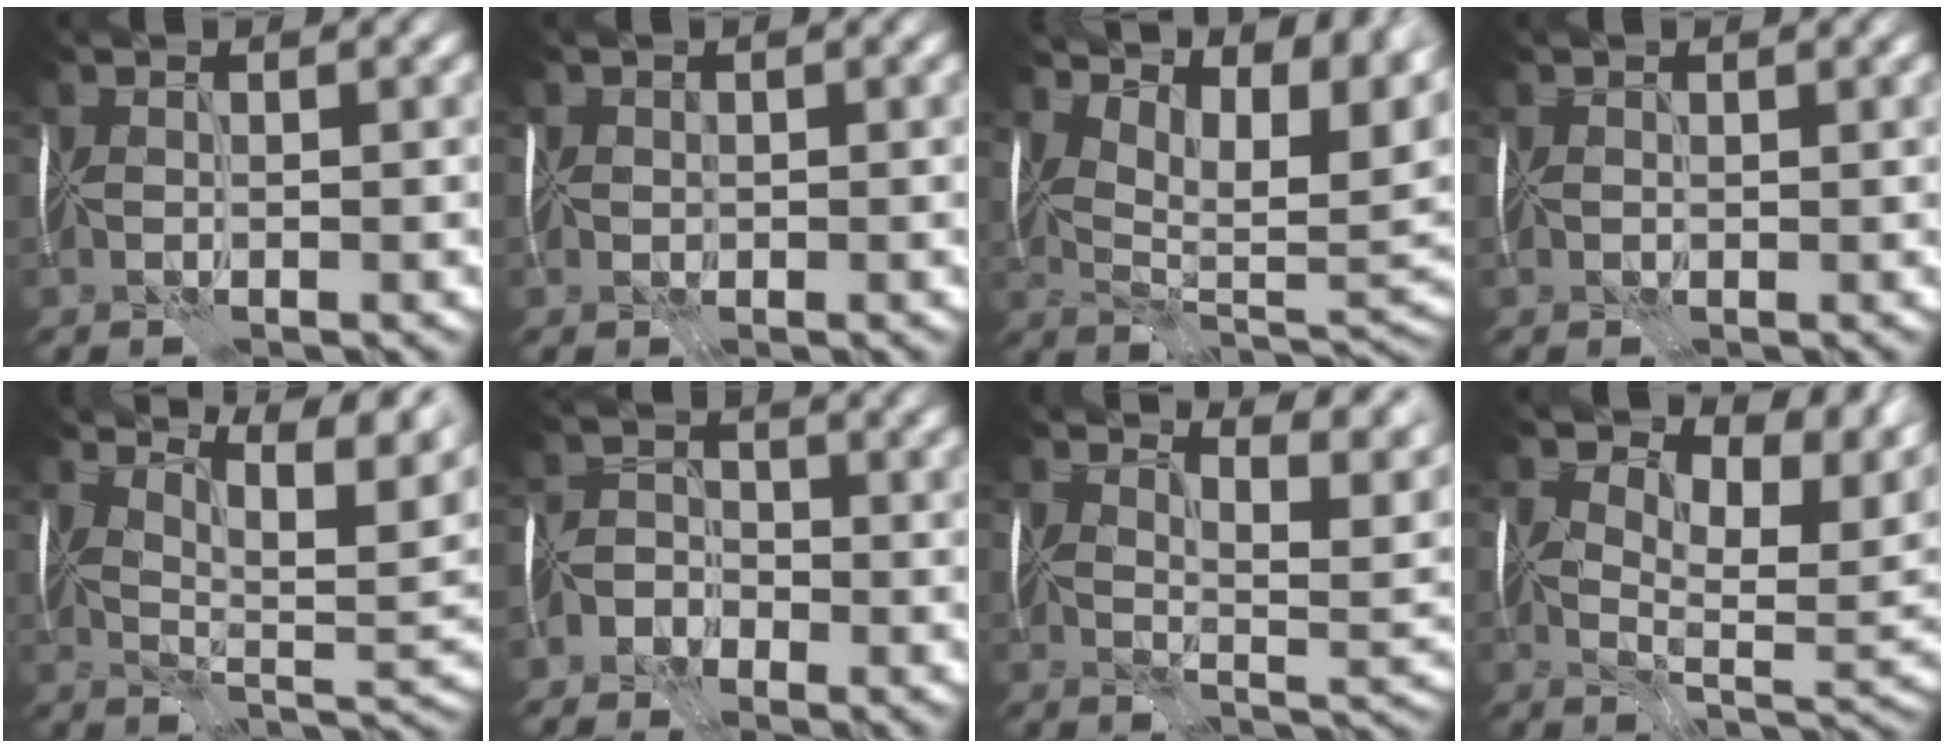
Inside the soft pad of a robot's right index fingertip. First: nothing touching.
{"total": 2.1, "force": [0.5, 1.9, 0.8], "torque": [-0.005, 0.017, -0.004]}
{"total": 12.6, "force": [7.5, 5.2, 8.7], "torque": [-0.123, 0.026, 0.110]}
{"total": 0.7, "force": [0.3, 0.6, 0.2], "torque": [-0.006, 0.004, 0.001]}
{"total": 8.9, "force": [6.3, 2.1, 6.0], "torque": [-0.093, 0.009, 0.103]}
{"total": 2.9, "force": [-2.7, 1.1, -0.1], "torque": [0.019, 0.005, -0.057]}
{"total": 7.8, "force": [6.4, 1.6, 4.3], "torque": [-0.060, 0.010, 0.082]}
{"total": 10.4, "force": [6.0, 4.6, 7.2], "torque": [-0.108, 0.002, 0.102]}